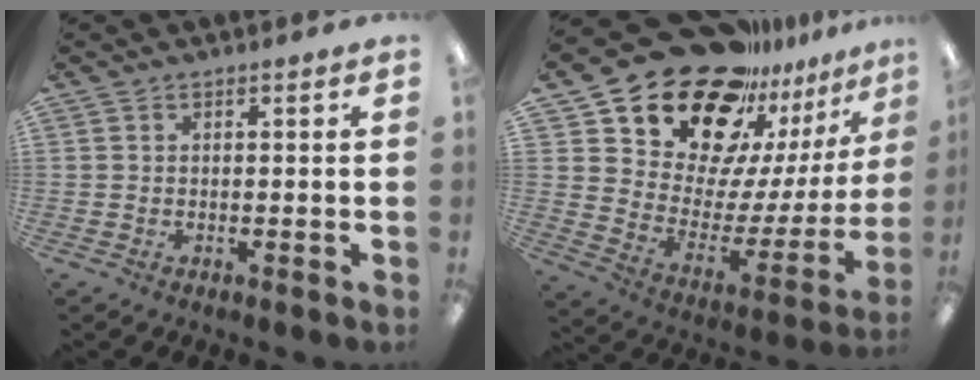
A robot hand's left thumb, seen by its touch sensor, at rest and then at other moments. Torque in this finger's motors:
{"motor_torque": [2.36, 2.36, 1.38, -1.39, 0.24]}